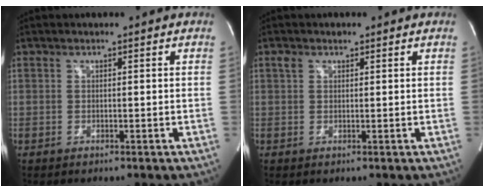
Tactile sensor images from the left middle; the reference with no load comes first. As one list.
[{"total": 1.5, "force": [0.9, 1.0, 0.7], "torque": [-0.019, 0.014, 0.017]}]